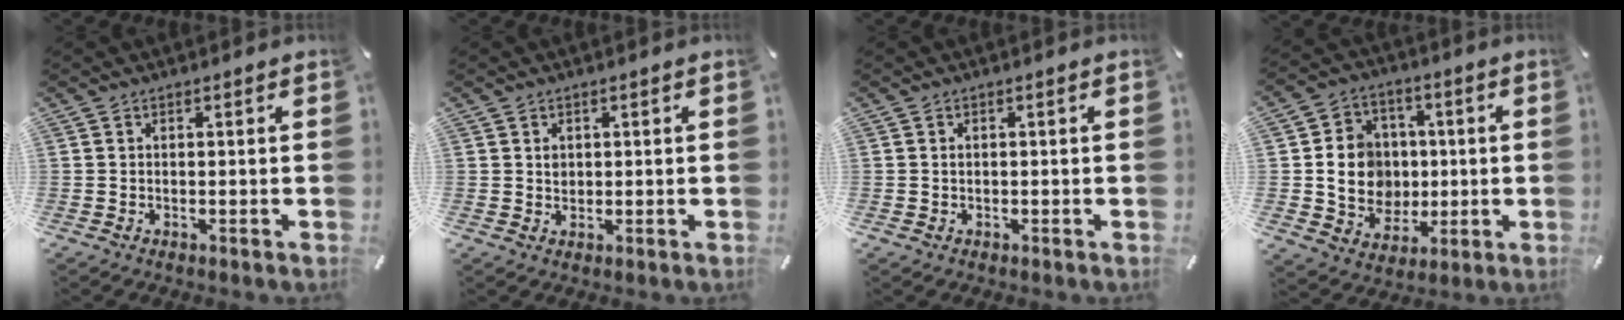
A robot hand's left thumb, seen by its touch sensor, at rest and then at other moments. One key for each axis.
{"total": 1.5, "fx": 0.5, "fy": 1.3, "fz": 0.5, "tx": -0.003, "ty": 0.000, "tz": 0.006}
{"total": 0.8, "fx": 0.0, "fy": 0.6, "fz": 0.5, "tx": -0.012, "ty": 0.002, "tz": -0.001}
{"total": 11.7, "fx": 0.3, "fy": 10.8, "fz": 4.5, "tx": -0.081, "ty": 0.007, "tz": 0.016}